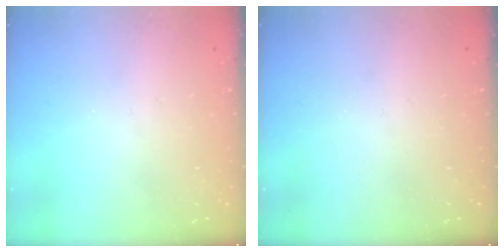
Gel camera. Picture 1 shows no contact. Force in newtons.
{"total": 0.0}